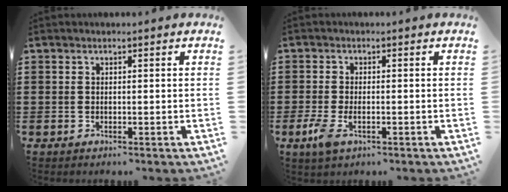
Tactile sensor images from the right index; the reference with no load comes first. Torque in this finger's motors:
{"motor_torque": [1.47, 0.66, 0.13, 0.09]}